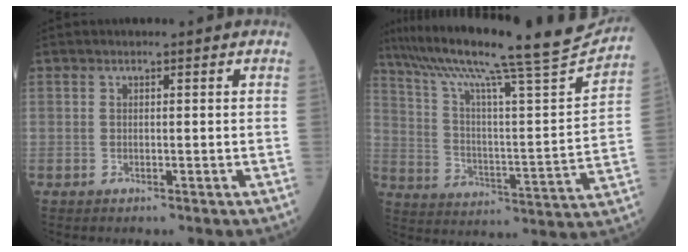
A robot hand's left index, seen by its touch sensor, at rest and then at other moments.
{"total": 24.7, "force": [21.5, -0.6, 12.0], "torque": [-0.206, -0.043, 0.311]}